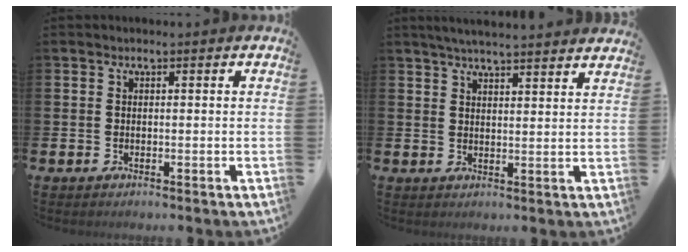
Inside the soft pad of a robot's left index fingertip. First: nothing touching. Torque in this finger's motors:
{"motor_torque": [0.68, -1.21, 0.47, 0.13]}